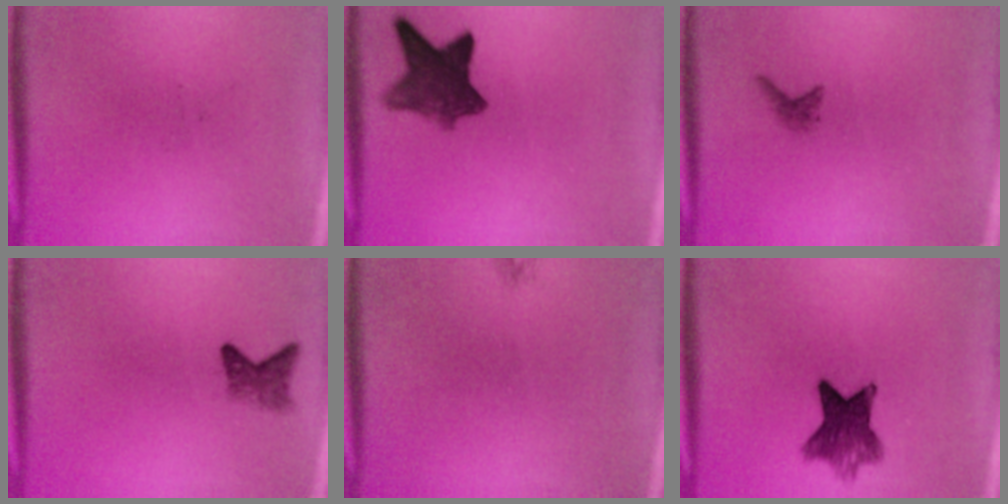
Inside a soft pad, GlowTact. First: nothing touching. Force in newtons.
{"total": 8.2}
{"total": 1.0}
{"total": 2.4}
{"total": 0.6}
{"total": 7.7}